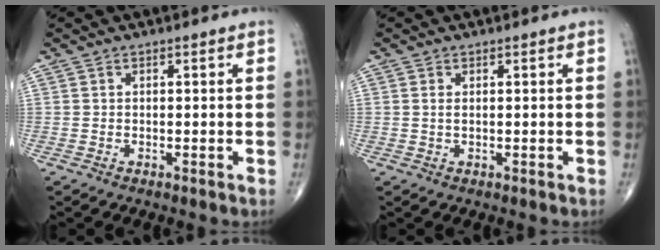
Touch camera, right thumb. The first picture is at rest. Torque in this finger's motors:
{"motor_torque": [-0.20, -0.26, 0.00, 0.35, -0.03]}